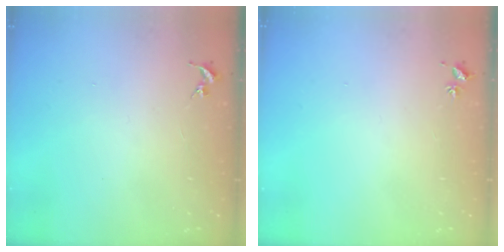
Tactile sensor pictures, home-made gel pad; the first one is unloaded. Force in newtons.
{"total": 2.0, "press": 2.0, "slide": 0.3}